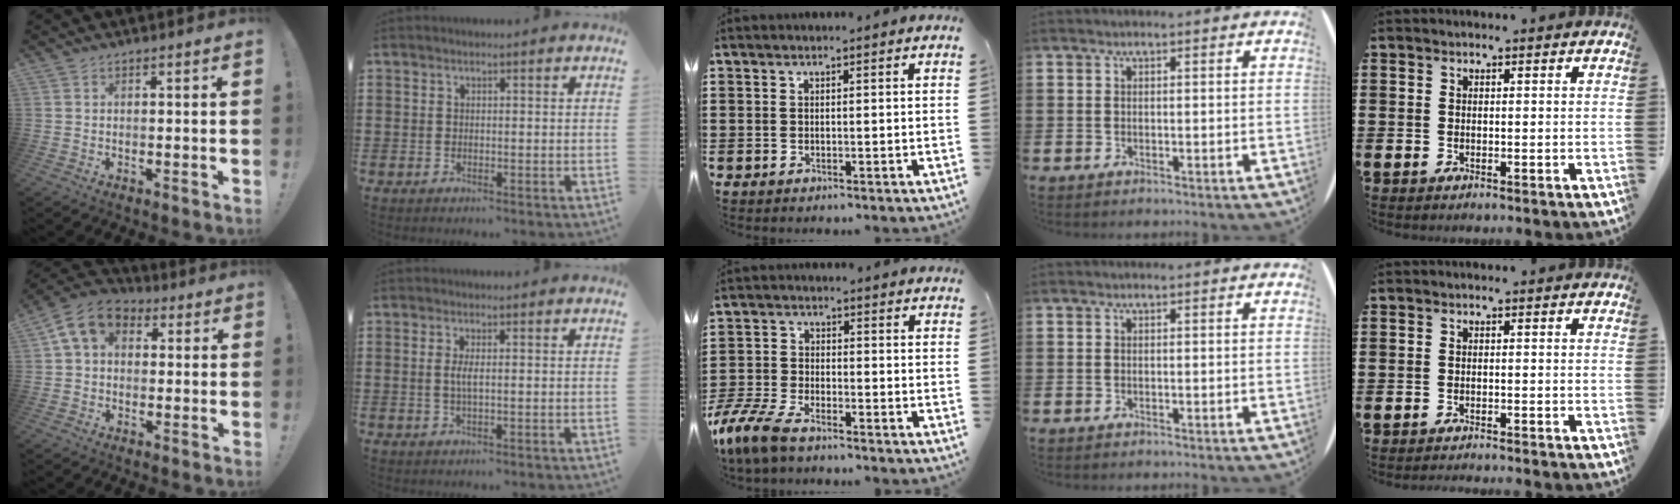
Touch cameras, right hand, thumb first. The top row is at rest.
{"thumb": {"total": 9.8, "force": [2.9, 7.1, 6.2], "torque": [-0.099, 0.007, 0.063]}, "index": {"total": 2.2, "force": [0.1, 0.4, 2.2], "torque": [-0.043, -0.003, 0.000]}, "middle": {"total": 7.0, "force": [-5.8, 1.9, 3.4], "torque": [-0.098, -0.005, -0.119]}, "little": {"total": 1.0, "force": [-0.9, -0.2, 0.0], "torque": [0.000, 0.001, -0.019]}}